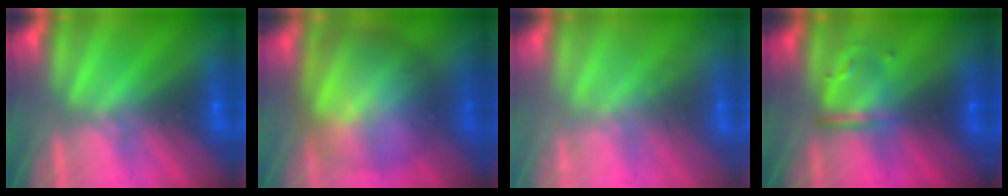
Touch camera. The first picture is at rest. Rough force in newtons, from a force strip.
{"total": 9.3}
{"total": 1.2}
{"total": 3.4}